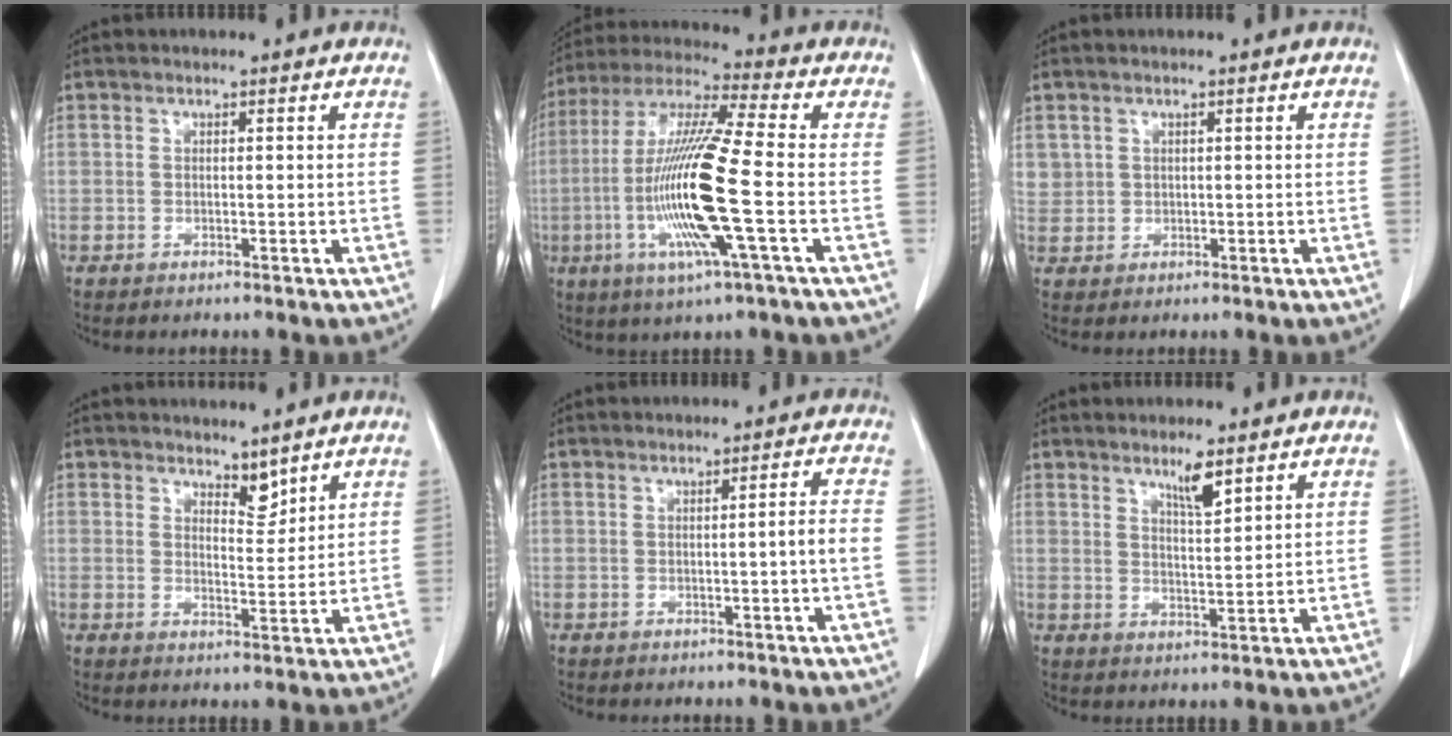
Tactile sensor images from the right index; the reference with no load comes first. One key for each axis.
{"total": 16.8, "fx": -3.5, "fy": 0.2, "fz": 16.4, "tx": -0.341, "ty": -0.011, "tz": -0.075}
{"total": 2.8, "fx": 1.2, "fy": 2.5, "fz": 0.3, "tx": 0.006, "ty": 0.007, "tz": 0.025}
{"total": 3.3, "fx": 2.8, "fy": 1.2, "fz": 1.1, "tx": -0.015, "ty": -0.008, "tz": 0.051}
{"total": 2.6, "fx": -0.6, "fy": -0.7, "fz": 2.4, "tx": -0.033, "ty": -0.001, "tz": -0.008}
{"total": 4.0, "fx": 2.8, "fy": 0.3, "fz": 2.8, "tx": -0.050, "ty": -0.006, "tz": 0.052}